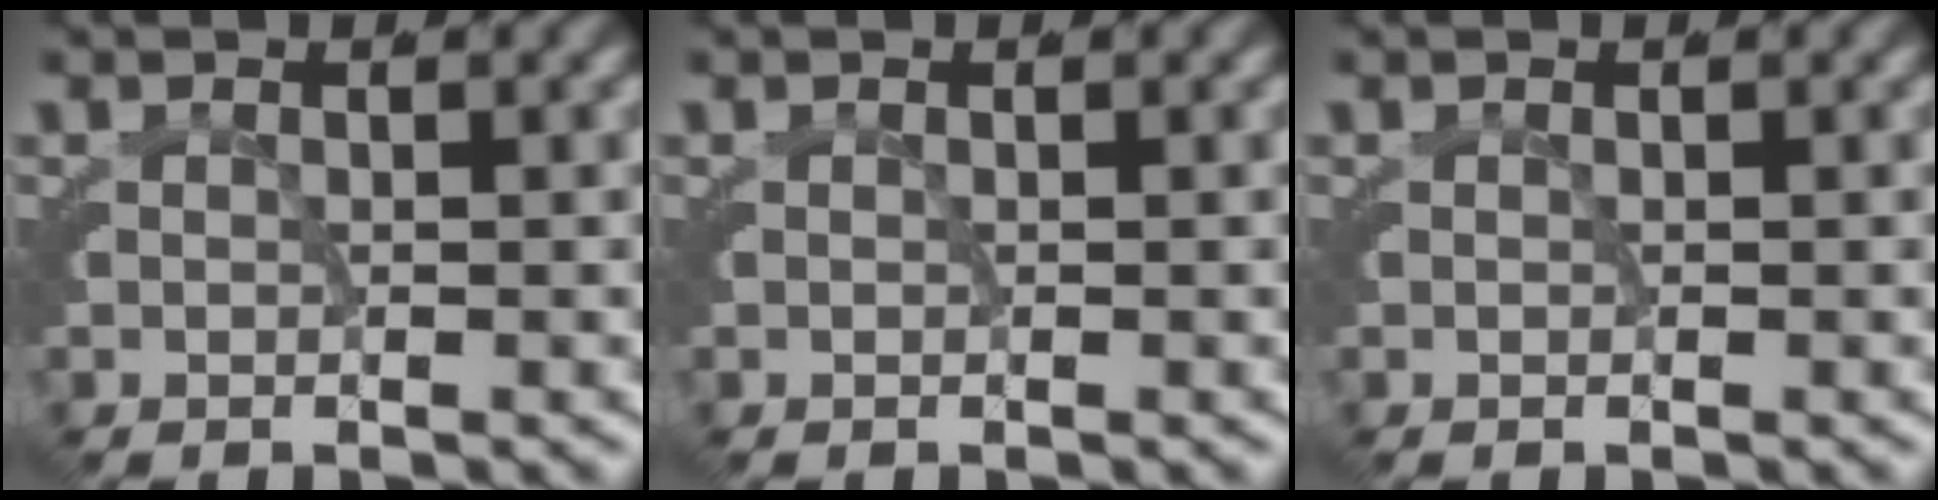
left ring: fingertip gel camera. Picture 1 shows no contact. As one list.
[{"total": 0.0}, {"total": 0.0}]